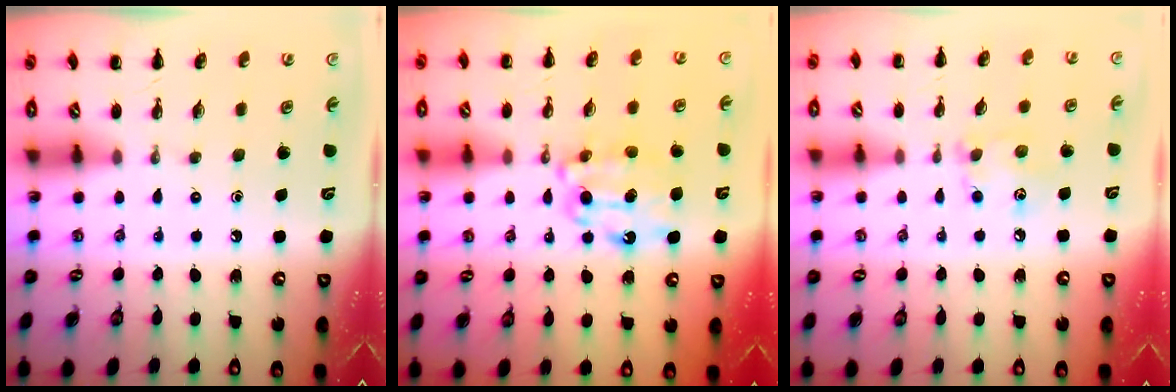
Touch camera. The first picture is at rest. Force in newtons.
{"total": 9.7, "press": 9.7, "slide": 0.7}
{"total": 5.6, "press": 5.5, "slide": 0.5}